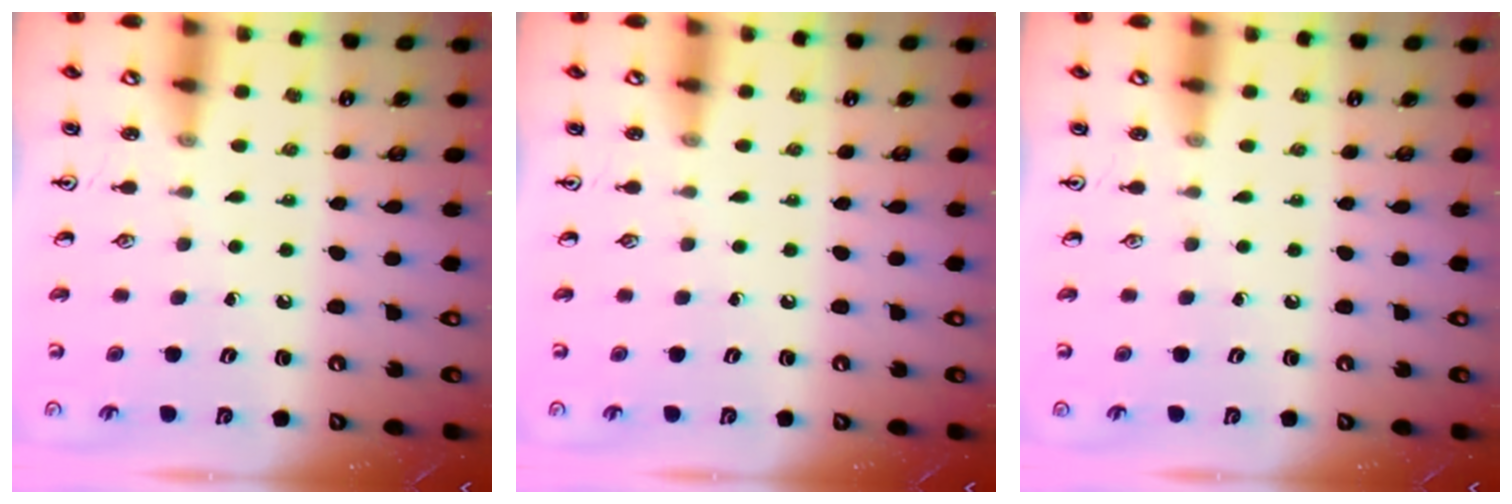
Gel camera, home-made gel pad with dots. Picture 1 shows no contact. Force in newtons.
{"total": 0.0}
{"total": 0.0}